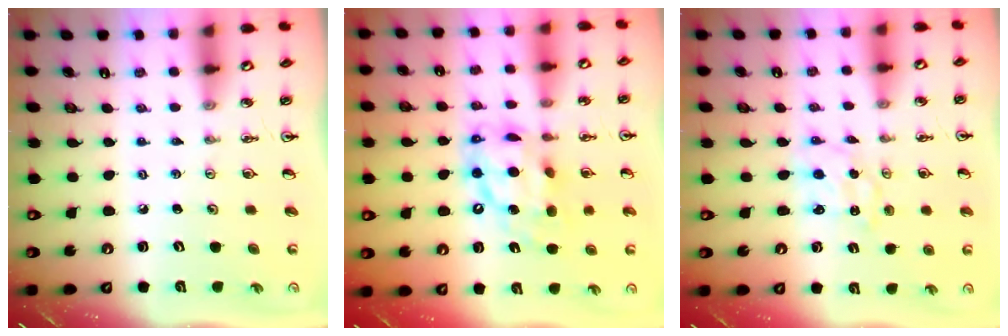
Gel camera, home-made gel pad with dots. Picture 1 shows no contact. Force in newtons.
{"total": 13.6, "press": 13.6, "slide": 1.3}
{"total": 1.5, "press": 1.5, "slide": 0.1}